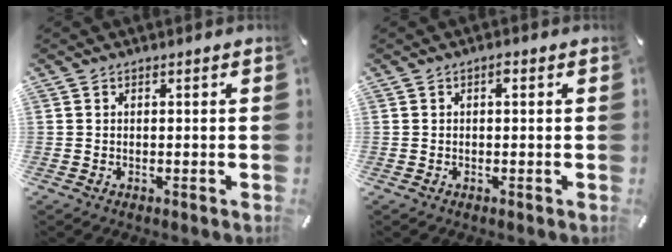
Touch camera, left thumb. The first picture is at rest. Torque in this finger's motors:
{"motor_torque": [0.15, -0.05, -0.07, 0.00, 0.00]}